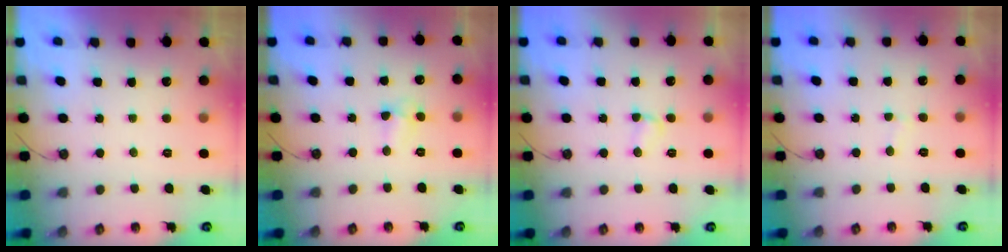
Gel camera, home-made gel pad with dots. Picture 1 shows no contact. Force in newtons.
{"total": 3.6, "press": 3.6, "slide": 0.5}
{"total": 2.4, "press": 2.4, "slide": 0.3}
{"total": 1.7, "press": 1.7, "slide": 0.2}